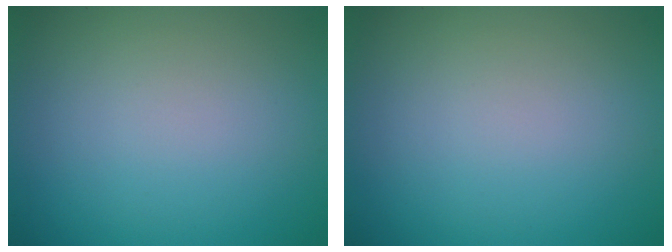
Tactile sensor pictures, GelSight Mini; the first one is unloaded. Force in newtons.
{"total": 0.0}